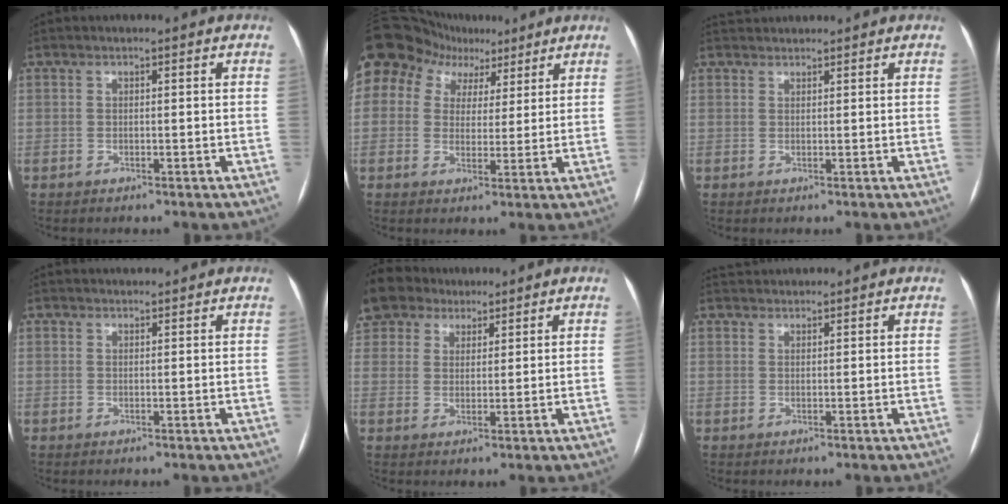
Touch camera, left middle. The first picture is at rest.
{"total": 16.1, "force": [9.5, 11.7, 5.5], "torque": [-0.134, 0.072, 0.162]}
{"total": 3.2, "force": [3.2, 0.6, 0.5], "torque": [-0.010, 0.037, 0.054]}
{"total": 2.3, "force": [2.3, 0.3, 0.4], "torque": [-0.007, 0.023, 0.035]}
{"total": 9.5, "force": [7.1, 6.0, 1.8], "torque": [-0.045, 0.037, 0.137]}
{"total": 3.4, "force": [3.3, 0.5, 0.5], "torque": [-0.010, 0.036, 0.059]}